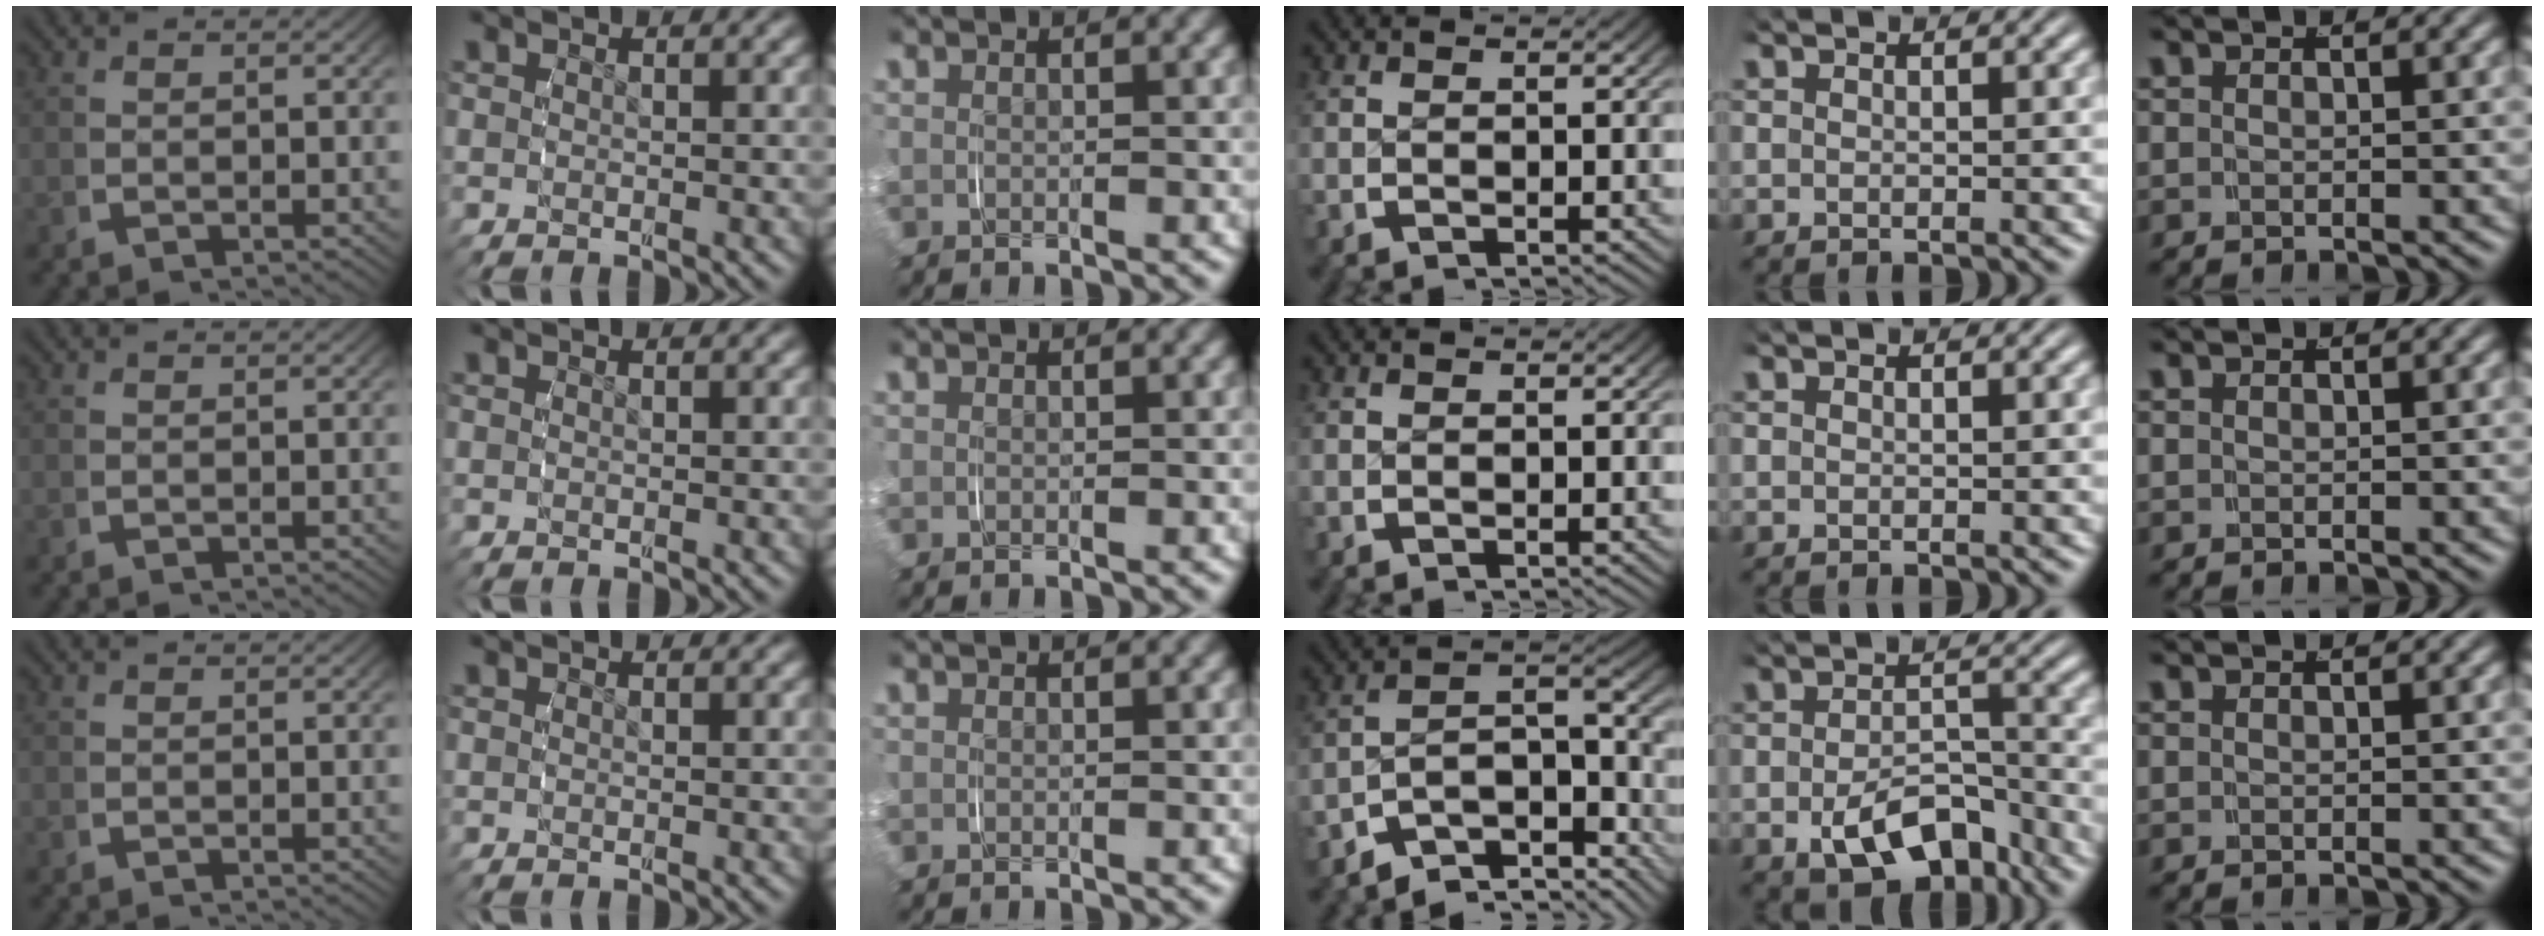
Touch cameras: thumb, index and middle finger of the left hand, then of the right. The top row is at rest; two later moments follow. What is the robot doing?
{"motion": "grasp_and_lifting", "object": "shoes"}